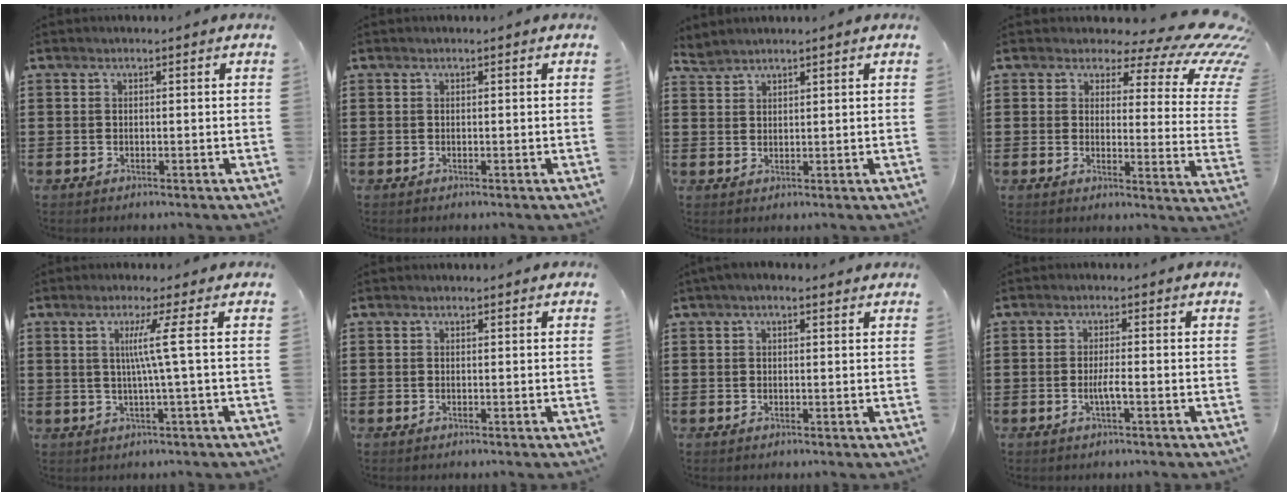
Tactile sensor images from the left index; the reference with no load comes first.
{"total": 0.0}
{"total": 1.8, "force": [1.8, 0.0, 0.0], "torque": [-0.007, -0.002, 0.038]}
{"total": 6.9, "force": [4.4, 3.0, 4.4], "torque": [-0.077, -0.026, 0.076]}
{"total": 8.2, "force": [1.4, -1.6, 7.9], "torque": [-0.152, -0.002, 0.009]}
{"total": 0.0}
{"total": 1.5, "force": [0.9, 0.4, 1.1], "torque": [-0.022, 0.005, 0.015]}
{"total": 2.4, "force": [-0.7, 0.3, 2.3], "torque": [-0.048, -0.002, -0.014]}